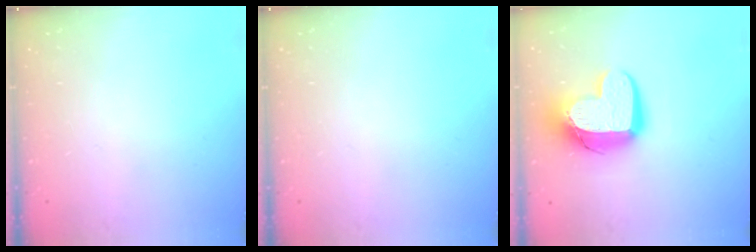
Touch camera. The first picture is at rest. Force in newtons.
{"total": 0.0}
{"total": 15.1, "press": 15.0, "slide": 1.4}